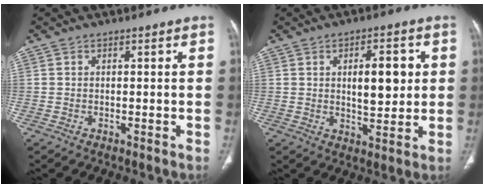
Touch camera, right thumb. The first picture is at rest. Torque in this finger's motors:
{"motor_torque": [-0.57, 0.65, 0.32, 0.81, 0.10]}